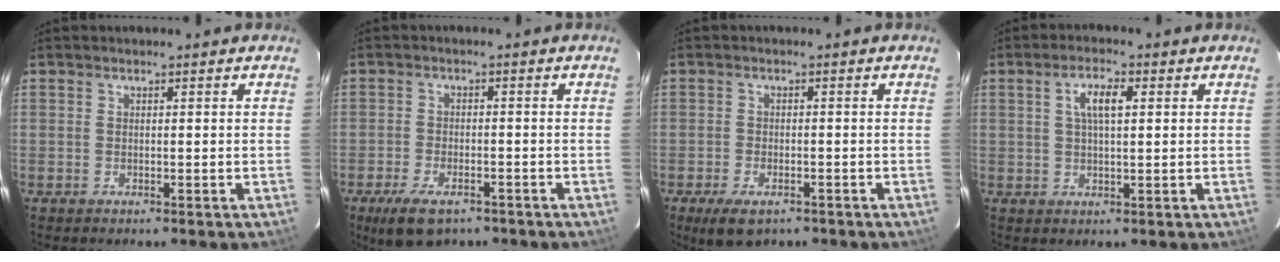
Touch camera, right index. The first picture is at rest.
{"total": 8.3, "force": [-5.7, 3.8, 4.7], "torque": [-0.111, -0.017, -0.094]}
{"total": 6.1, "force": [-4.0, 2.9, 3.5], "torque": [-0.079, -0.019, -0.067]}
{"total": 4.7, "force": [1.4, 1.5, 4.2], "torque": [-0.078, 0.010, 0.026]}